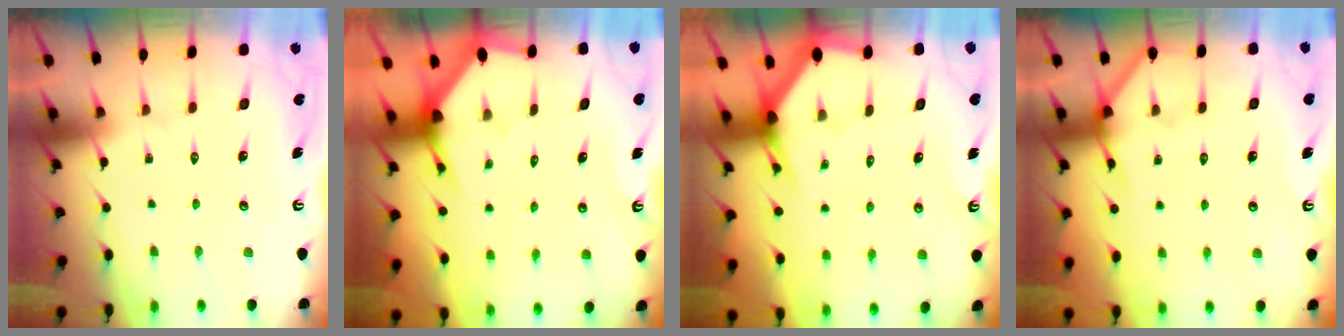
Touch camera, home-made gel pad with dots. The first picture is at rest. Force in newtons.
{"total": 3.3, "press": 3.3, "slide": 0.3}
{"total": 2.7, "press": 2.7, "slide": 0.1}
{"total": 6.5, "press": 6.5, "slide": 0.3}